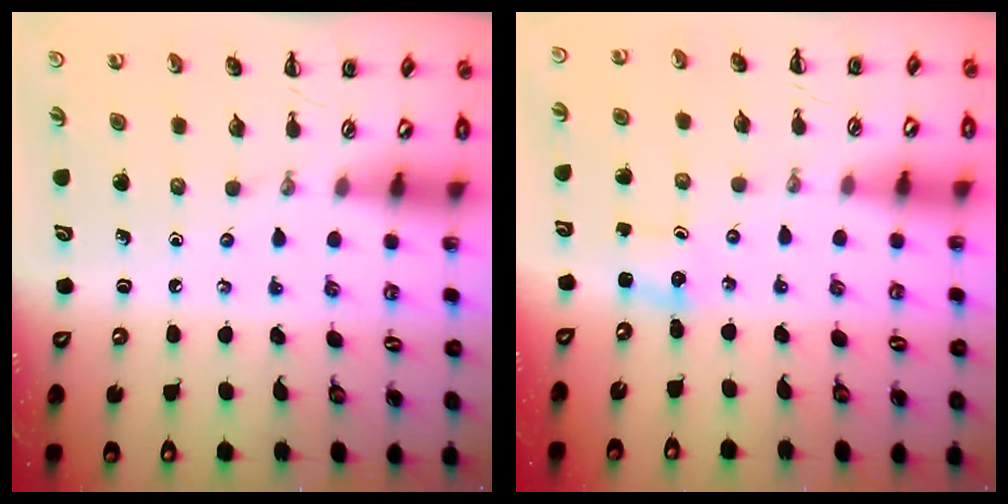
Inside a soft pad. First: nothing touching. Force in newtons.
{"total": 0.9, "press": 0.9, "slide": 0.3}